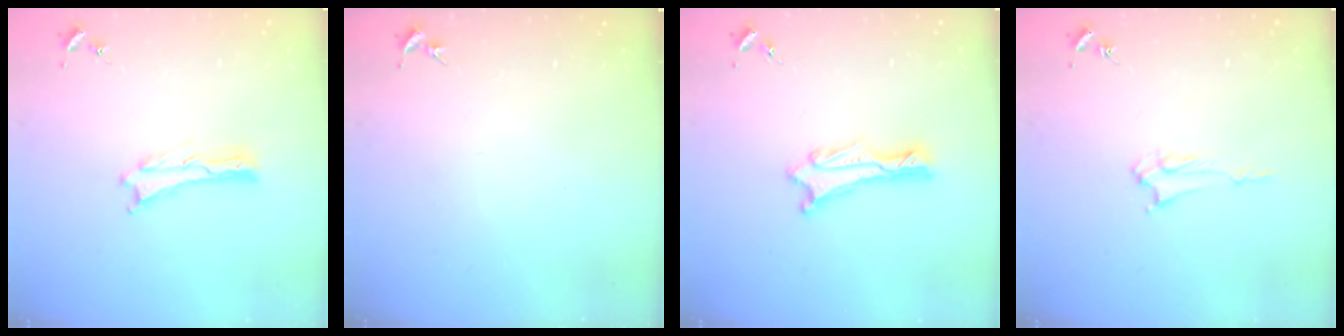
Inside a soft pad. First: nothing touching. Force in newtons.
{"total": 0.0}
{"total": 0.9, "press": 0.8, "slide": 0.1}
{"total": 2.4, "press": 2.4, "slide": 0.3}